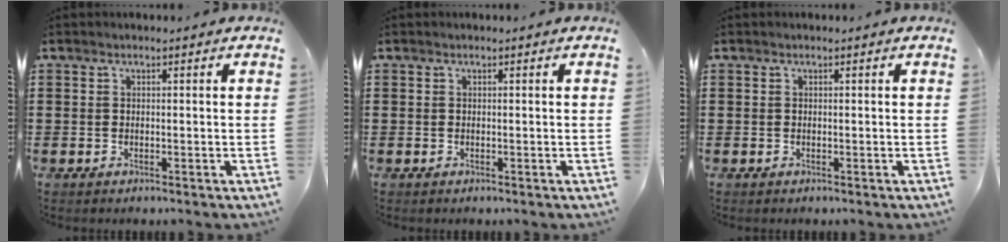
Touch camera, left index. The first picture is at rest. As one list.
[{"total": 0.0}, {"total": 0.0}]